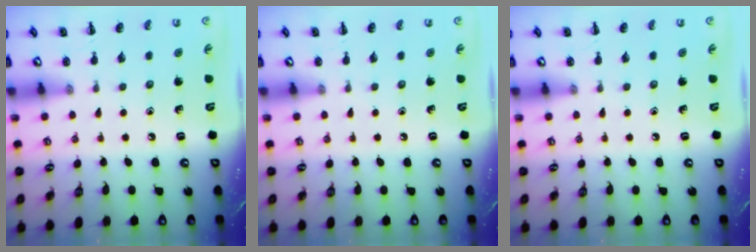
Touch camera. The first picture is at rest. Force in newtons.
{"total": 0.0}
{"total": 0.0}